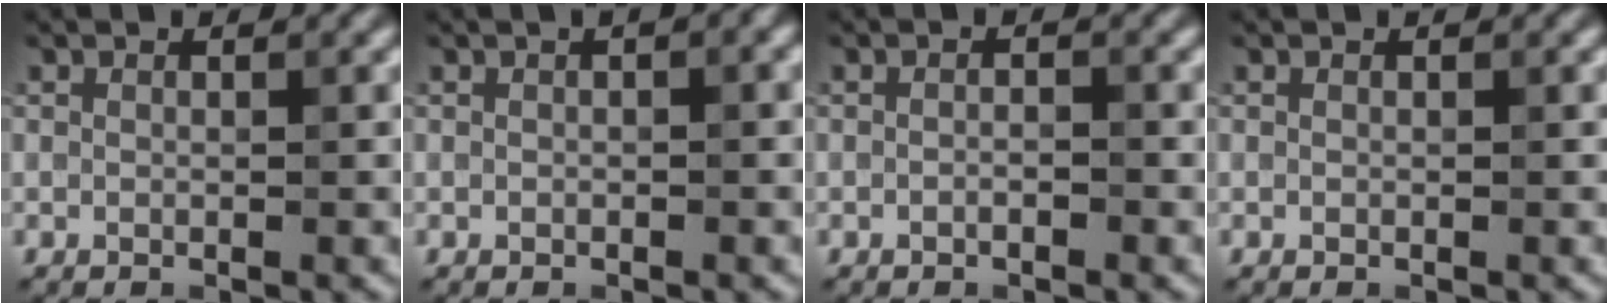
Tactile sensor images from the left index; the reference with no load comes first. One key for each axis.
{"total": 1.6, "fx": 0.3, "fy": 0.4, "fz": 1.5, "tx": -0.021, "ty": 0.002, "tz": 0.003}
{"total": 0.9, "fx": -0.4, "fy": 0.3, "fz": 0.8, "tx": -0.013, "ty": -0.005, "tz": -0.007}
{"total": 0.0}